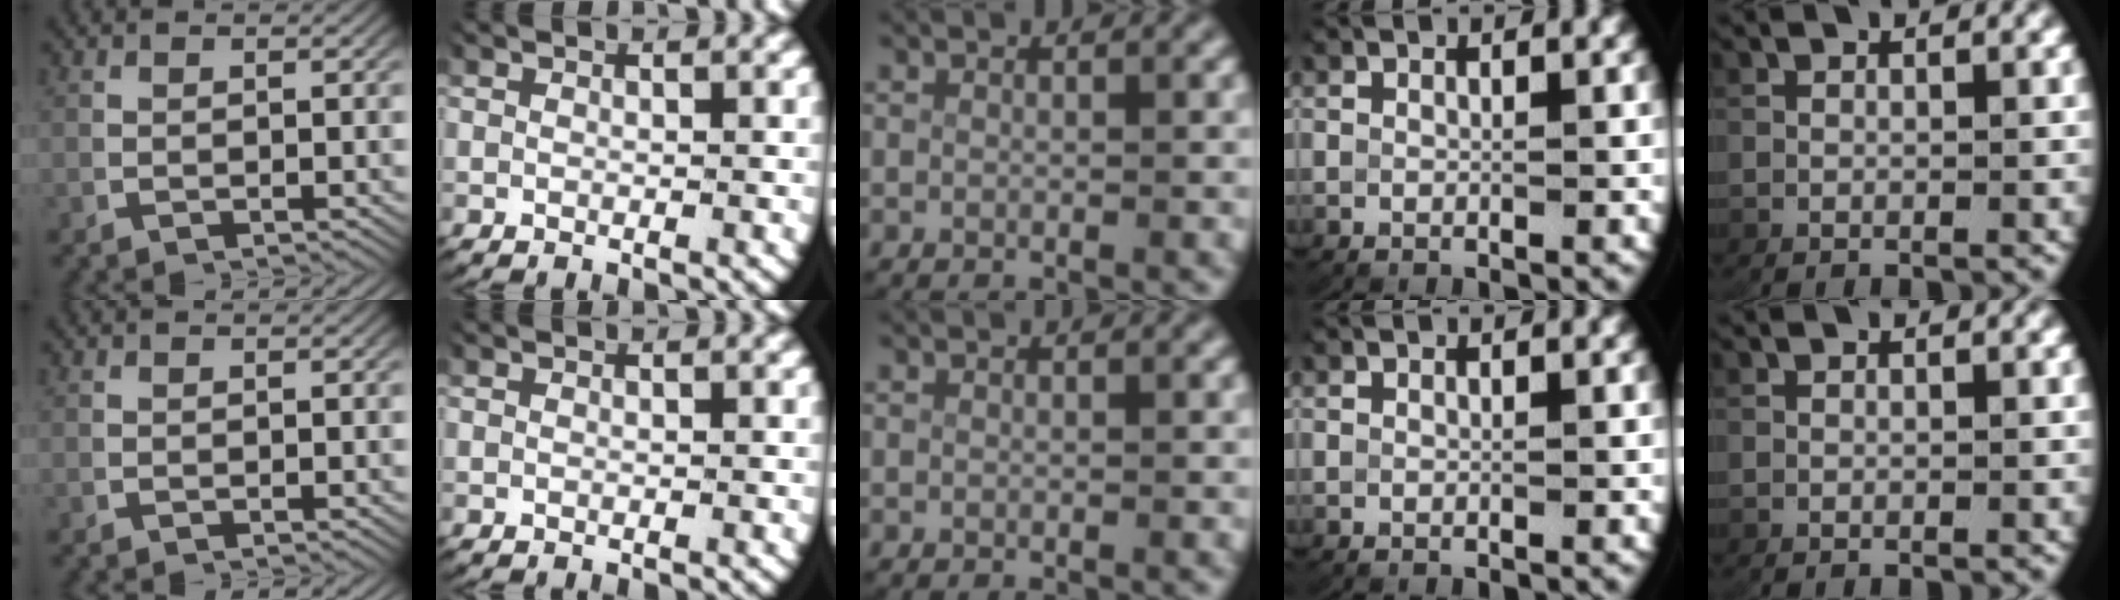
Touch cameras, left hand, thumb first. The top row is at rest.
{}